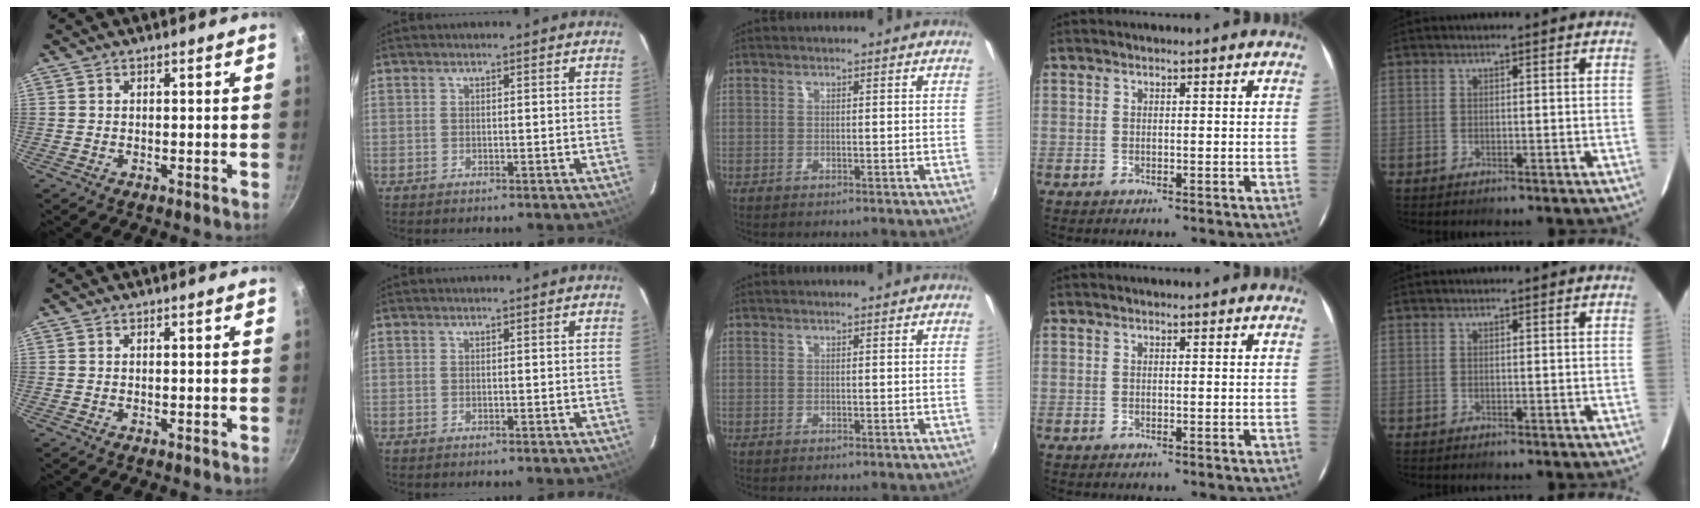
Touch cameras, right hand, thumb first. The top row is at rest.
{}